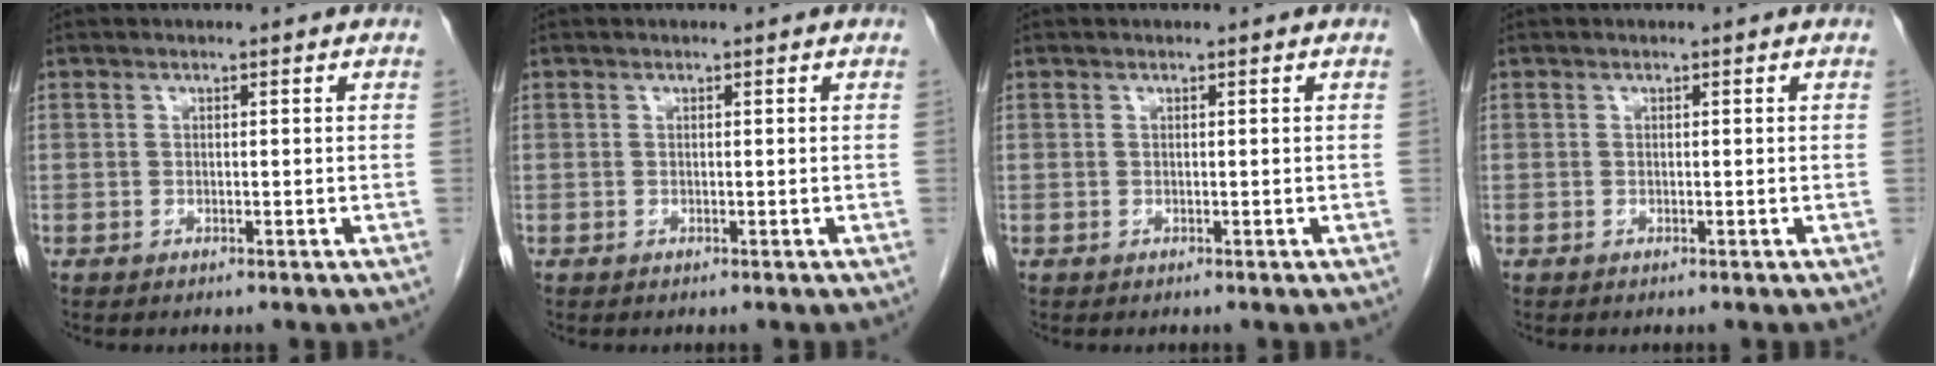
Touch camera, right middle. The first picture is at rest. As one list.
[{"total": 0.0}, {"total": 0.0}, {"total": 0.0}]